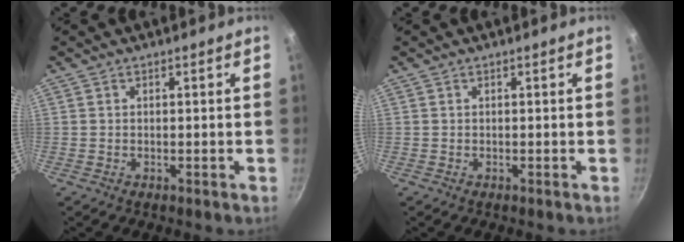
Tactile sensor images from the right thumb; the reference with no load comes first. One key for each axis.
{"total": 0.0}